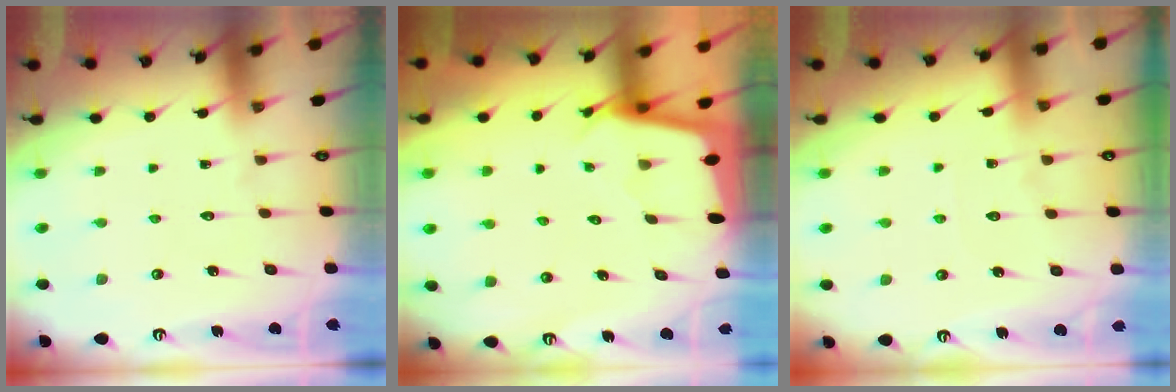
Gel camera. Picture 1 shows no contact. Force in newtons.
{"total": 2.4, "press": 2.4, "slide": 0.1}
{"total": 3.4, "press": 3.4, "slide": 0.6}